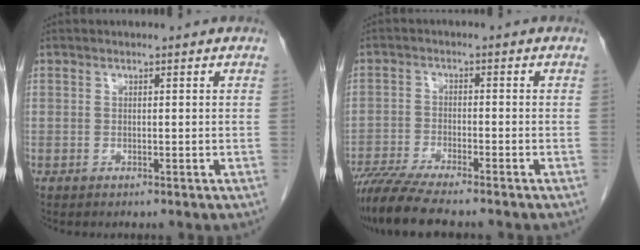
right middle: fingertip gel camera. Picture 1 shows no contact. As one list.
[{"total": 8.9, "force": [-7.6, 0.3, 4.6], "torque": [-0.075, -0.022, -0.129]}]